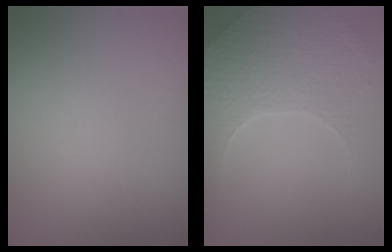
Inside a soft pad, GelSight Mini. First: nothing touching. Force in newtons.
{"total": 3.8, "press": 3.7, "slide": 1.0}